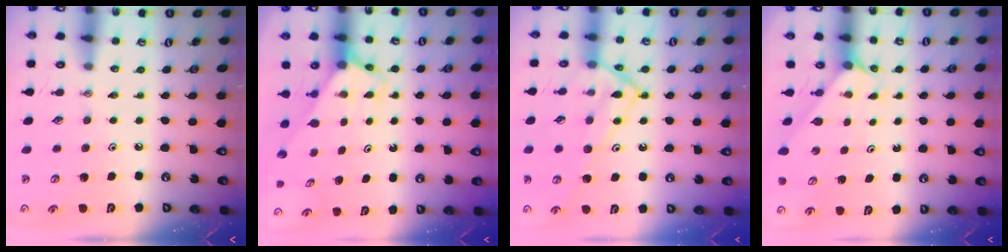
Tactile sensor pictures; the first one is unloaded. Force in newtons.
{"total": 2.8, "press": 2.8, "slide": 0.1}
{"total": 15.3, "press": 15.3, "slide": 1.1}
{"total": 3.7, "press": 3.6, "slide": 0.4}